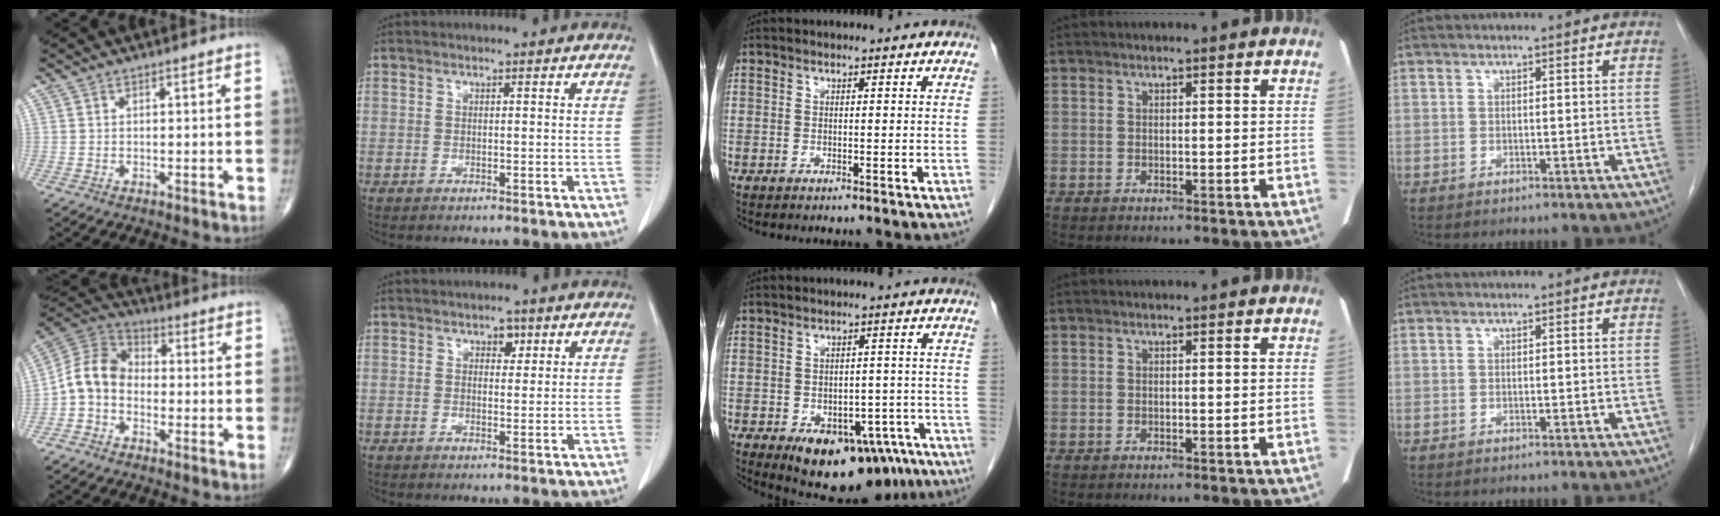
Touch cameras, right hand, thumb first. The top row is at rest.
{"thumb": {"total": 8.6, "force": [-2.3, 6.6, 4.9], "torque": [-0.083, 0.042, -0.062]}, "index": {"total": 1.9, "force": [1.0, 1.2, 1.0], "torque": [-0.012, 0.002, 0.015]}, "middle": {"total": 15.3, "force": [-8.8, 8.6, 9.0], "torque": [-0.114, 0.009, -0.108]}}